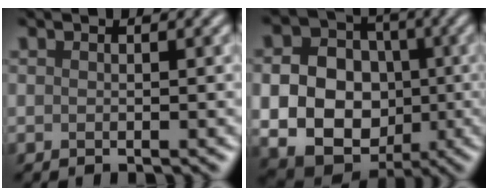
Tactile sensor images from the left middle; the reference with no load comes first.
{"total": 13.1, "force": [-1.0, 11.6, 6.2], "torque": [-0.129, -0.011, -0.021]}